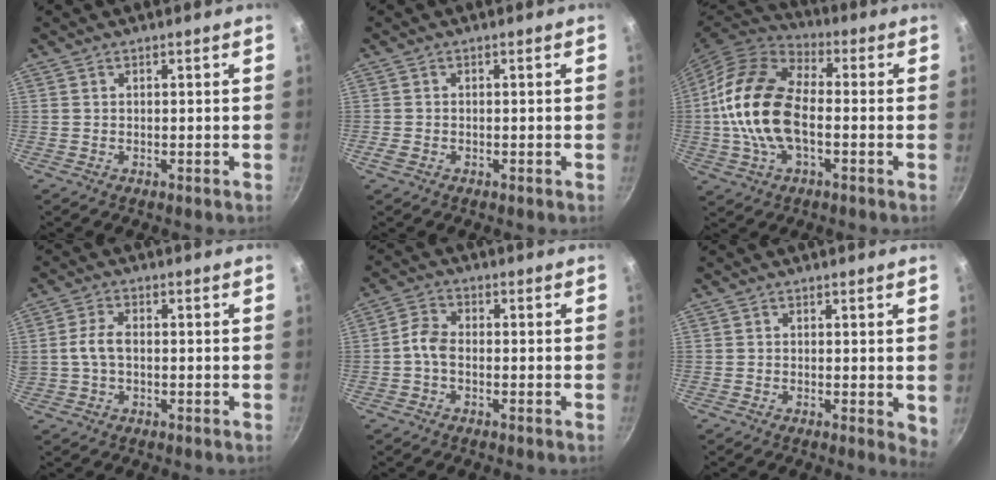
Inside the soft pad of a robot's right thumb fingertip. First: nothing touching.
{"total": 1.6, "force": [-0.8, 1.1, 0.8], "torque": [-0.017, 0.001, -0.015]}
{"total": 18.7, "force": [-1.6, 10.9, 15.1], "torque": [-0.277, 0.031, -0.044]}
{"total": 4.6, "force": [-0.2, 2.6, 3.7], "torque": [-0.073, 0.014, -0.008]}
{"total": 3.9, "force": [-1.2, 2.5, 2.7], "torque": [-0.057, 0.021, -0.034]}
{"total": 2.7, "force": [0.1, 1.2, 2.4], "torque": [-0.026, -0.007, -0.001]}